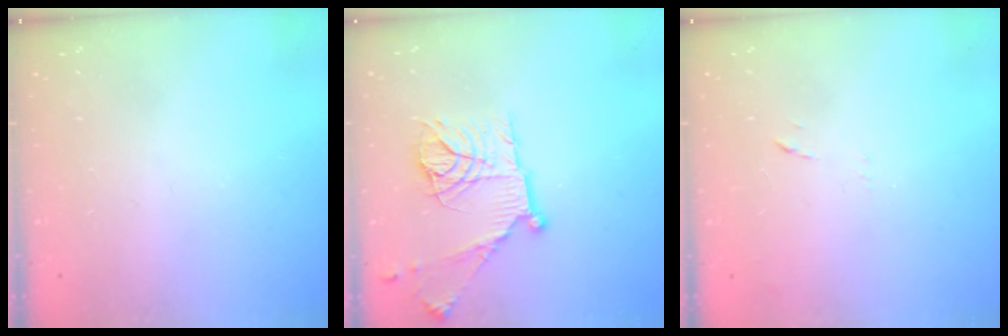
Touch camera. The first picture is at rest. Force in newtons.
{"total": 16.6, "press": 16.6, "slide": 1.3}
{"total": 7.2, "press": 7.2, "slide": 0.6}